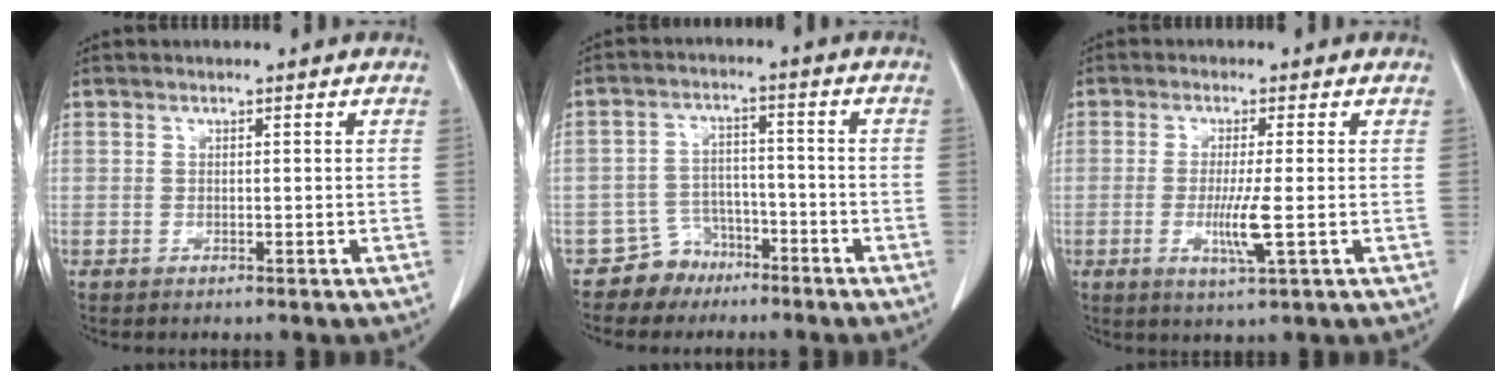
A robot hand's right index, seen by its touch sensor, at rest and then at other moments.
{"total": 5.5, "force": [-3.9, 3.8, -0.1], "torque": [0.013, 0.013, -0.067]}
{"total": 5.2, "force": [-1.1, -0.3, 5.1], "torque": [-0.101, -0.015, -0.020]}